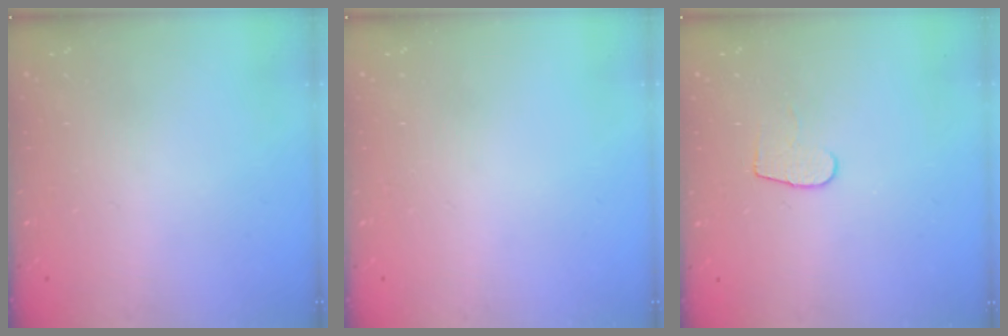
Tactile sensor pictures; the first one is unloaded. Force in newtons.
{"total": 0.0}
{"total": 6.3, "press": 6.3, "slide": 0.6}